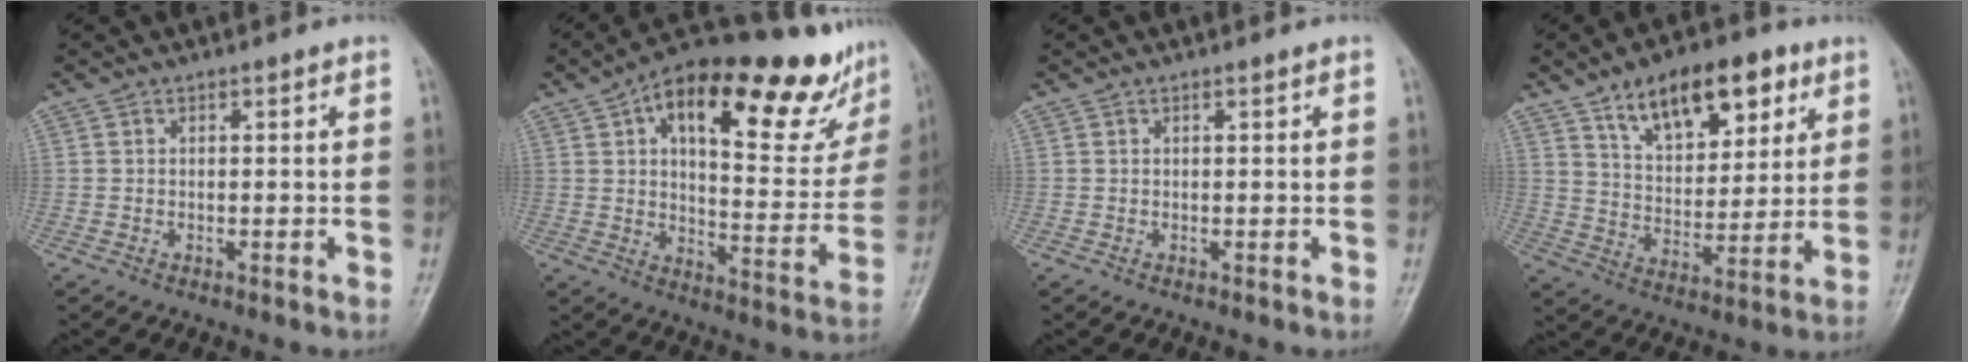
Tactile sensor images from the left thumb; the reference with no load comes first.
{"total": 25.1, "force": [15.1, 9.3, 17.8], "torque": [-0.208, -0.029, 0.217]}
{"total": 0.0}
{"total": 16.4, "force": [8.9, 8.4, 10.8], "torque": [-0.122, -0.034, 0.149]}